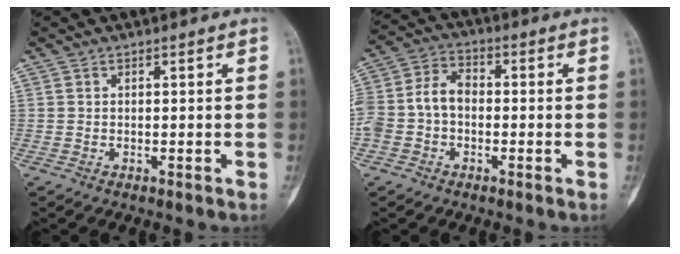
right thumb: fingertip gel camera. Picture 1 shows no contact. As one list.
[{"total": 9.4, "force": [-1.3, 7.0, 6.2], "torque": [-0.123, 0.035, -0.035]}]